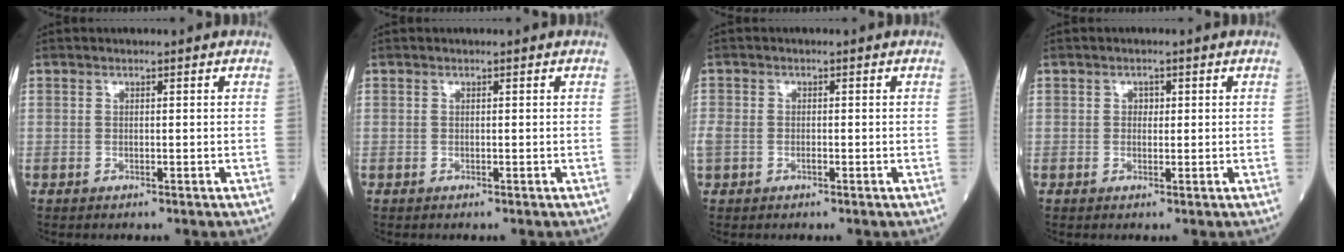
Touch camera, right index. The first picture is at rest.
{"total": 0.0}
{"total": 3.2, "force": [-0.9, 2.4, 2.0], "torque": [-0.062, 0.008, -0.012]}
{"total": 1.2, "force": [0.2, 0.9, 0.6], "torque": [-0.006, 0.003, 0.001]}